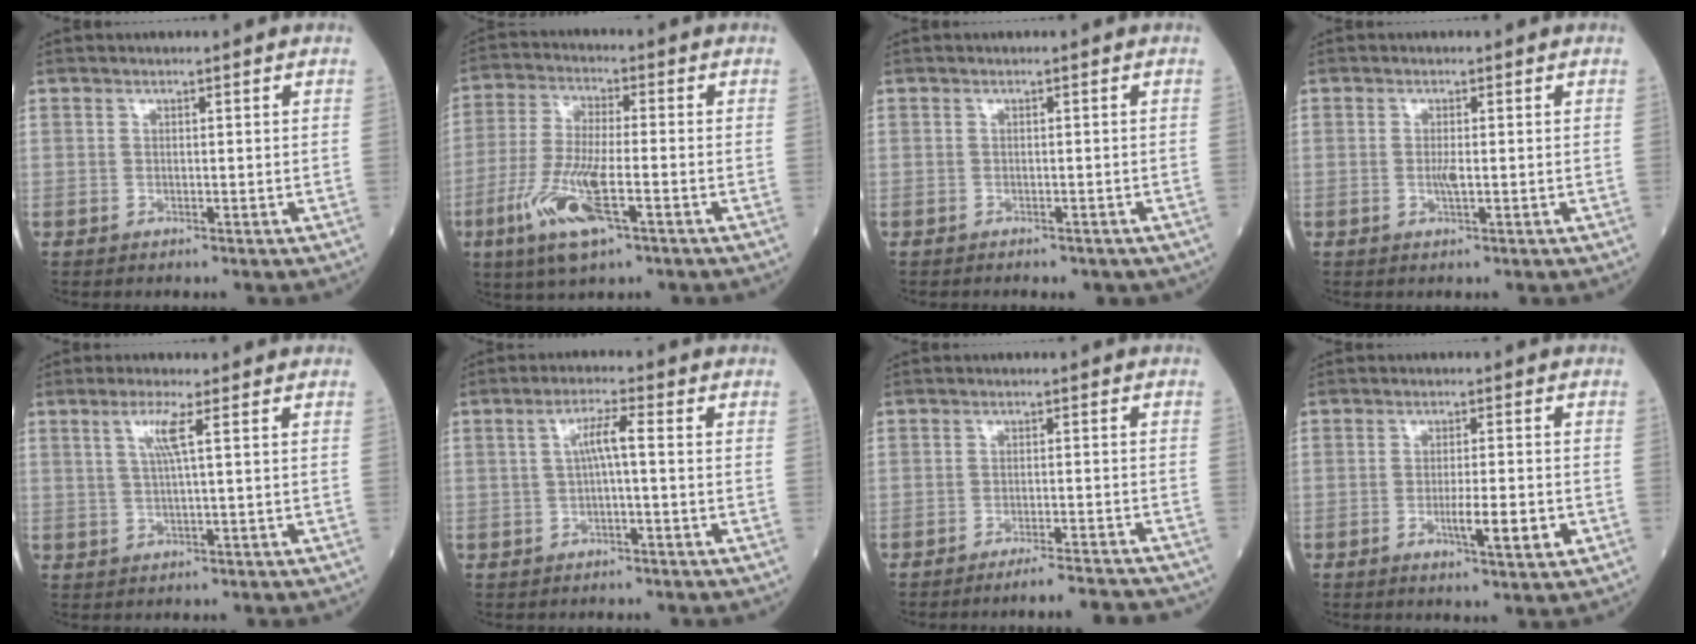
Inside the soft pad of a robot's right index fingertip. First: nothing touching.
{"total": 11.5, "force": [-4.8, 2.2, 10.2], "torque": [-0.215, -0.021, -0.089]}
{"total": 3.9, "force": [-3.2, 1.7, 1.6], "torque": [-0.017, -0.002, -0.033]}
{"total": 1.6, "force": [-0.2, 0.2, 1.6], "torque": [-0.035, -0.002, -0.004]}
{"total": 3.5, "force": [1.2, -0.5, 3.2], "torque": [-0.070, 0.001, 0.023]}
{"total": 3.8, "force": [0.1, 0.3, 3.8], "torque": [-0.068, 0.013, 0.003]}
{"total": 7.7, "force": [-7.4, -0.1, 2.0], "torque": [-0.010, 0.001, -0.106]}
{"total": 5.8, "force": [-1.8, 0.4, 5.5], "torque": [-0.091, -0.006, -0.026]}